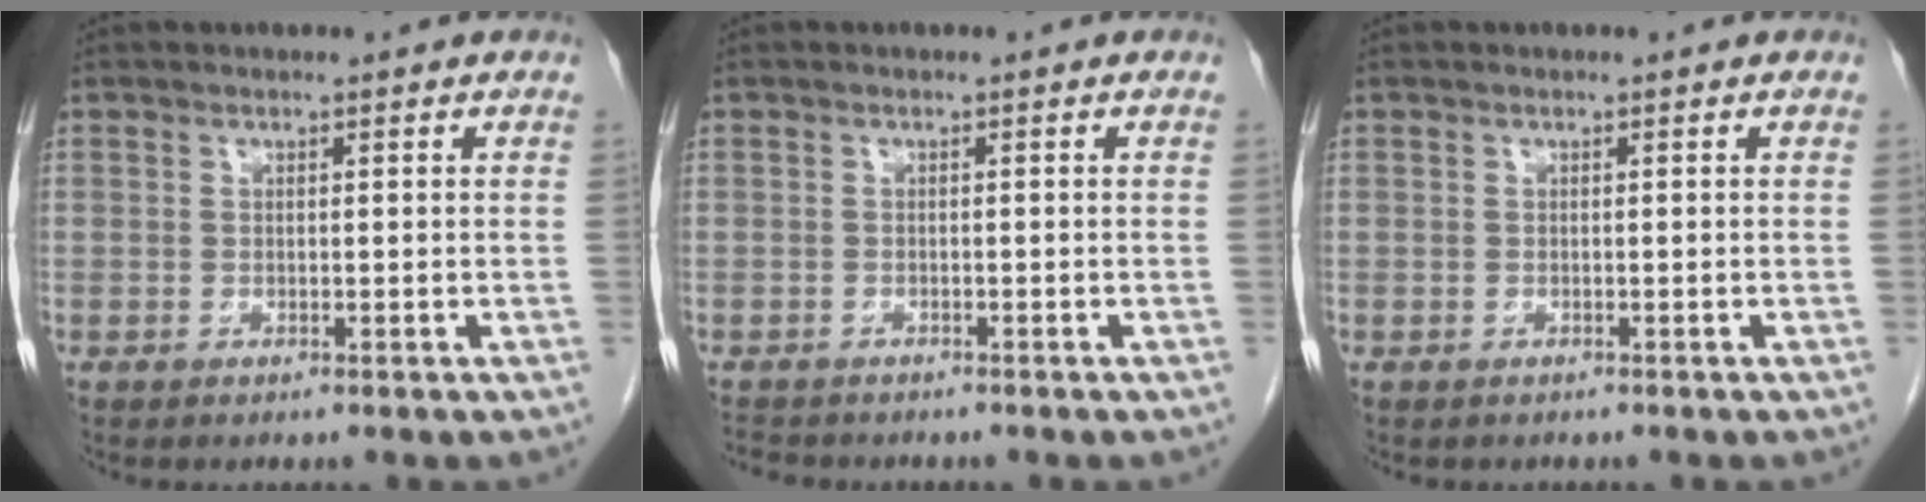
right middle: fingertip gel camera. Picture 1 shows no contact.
{"total": 3.2, "force": [-2.9, 1.1, 0.8], "torque": [-0.015, -0.006, -0.043]}
{"total": 0.7, "force": [-0.6, 0.3, 0.1], "torque": [-0.011, 0.001, -0.009]}